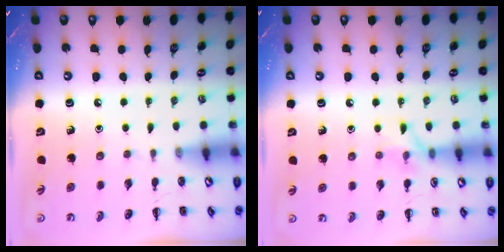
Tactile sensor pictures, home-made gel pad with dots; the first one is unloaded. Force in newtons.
{"total": 5.8, "press": 5.6, "slide": 1.6}